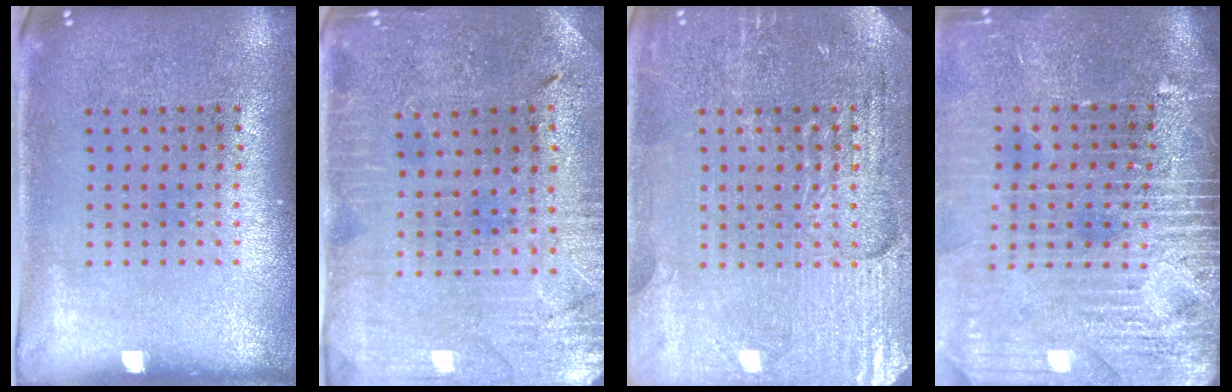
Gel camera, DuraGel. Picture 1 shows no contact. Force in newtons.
{"total": 0.7, "press": 0.6, "slide": 0.3}
{"total": 4.0, "press": 3.9, "slide": 1.0}
{"total": 4.4, "press": 3.7, "slide": 2.4}